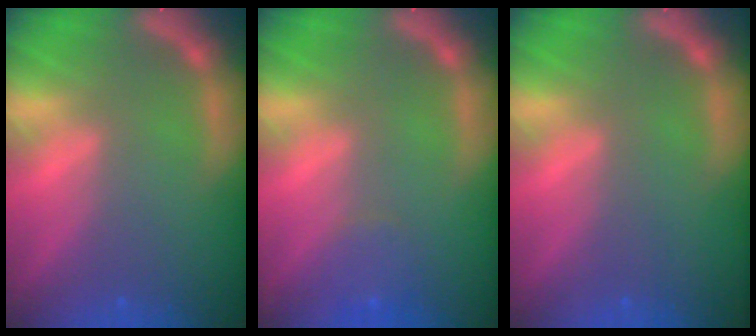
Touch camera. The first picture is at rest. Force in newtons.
{"total": 1.9}
{"total": 0.0}